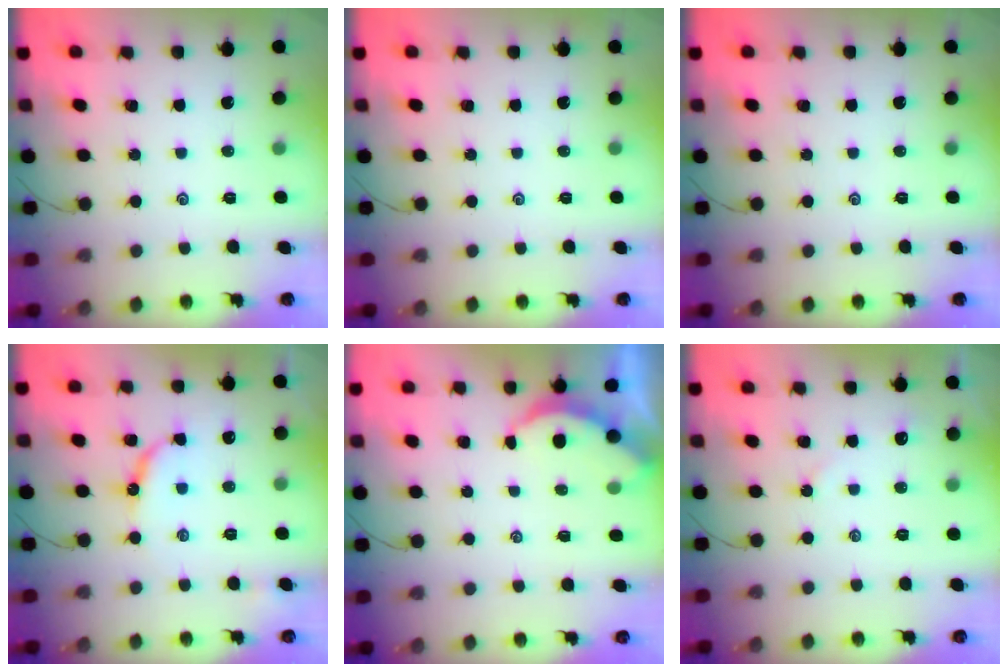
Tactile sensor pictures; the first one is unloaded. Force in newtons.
{"total": 0.0}
{"total": 0.0}
{"total": 8.4, "press": 8.4, "slide": 0.6}
{"total": 2.1, "press": 2.0, "slide": 0.4}
{"total": 2.6, "press": 2.5, "slide": 0.3}